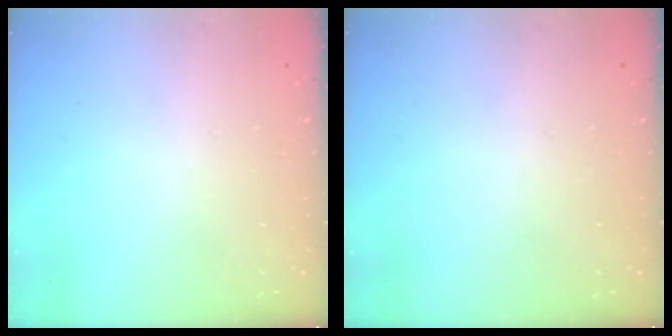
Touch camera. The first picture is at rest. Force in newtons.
{"total": 0.0}